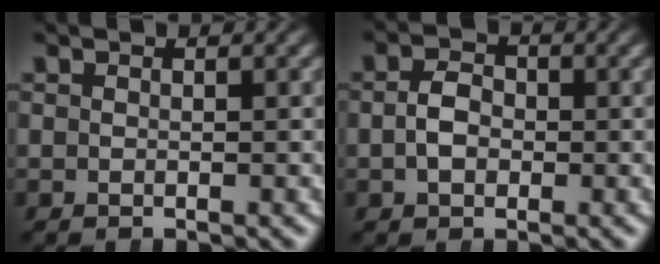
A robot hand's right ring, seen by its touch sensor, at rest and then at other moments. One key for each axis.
{"total": 2.6, "fx": -0.5, "fy": 2.0, "fz": 1.6, "tx": -0.034, "ty": -0.005, "tz": -0.006}